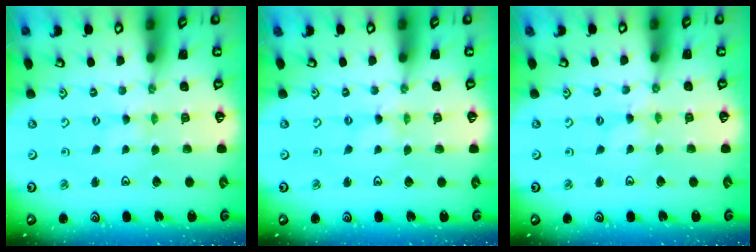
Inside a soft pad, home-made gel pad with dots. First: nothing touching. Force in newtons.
{"total": 0.0}
{"total": 0.0}